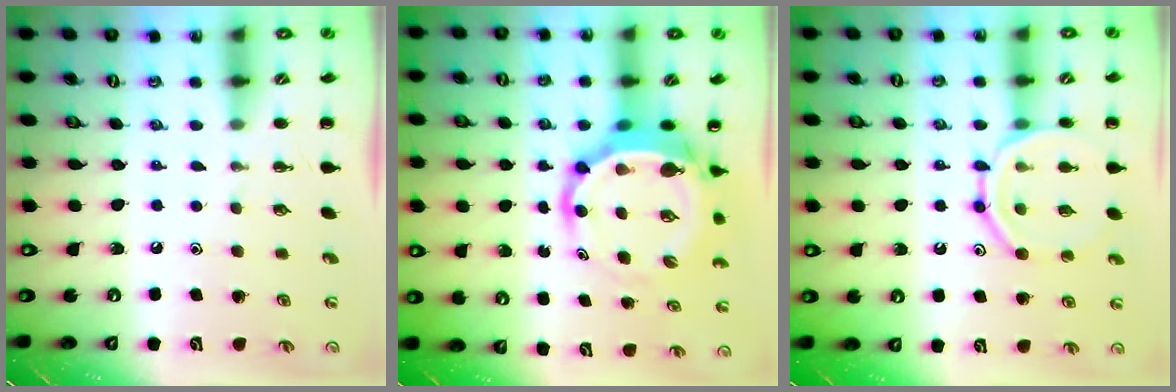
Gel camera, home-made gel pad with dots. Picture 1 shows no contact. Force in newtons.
{"total": 7.5, "press": 7.1, "slide": 2.5}
{"total": 13.8, "press": 13.8, "slide": 1.4}